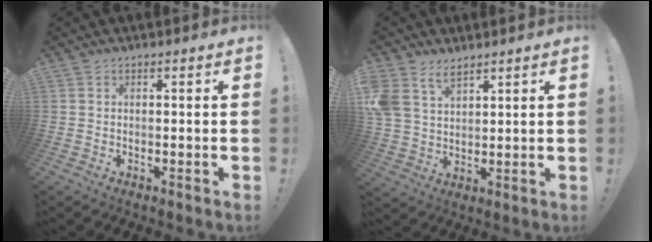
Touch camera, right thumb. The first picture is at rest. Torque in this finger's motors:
{"motor_torque": [0.15, 0.20, 1.02, 0.38, 0.05]}